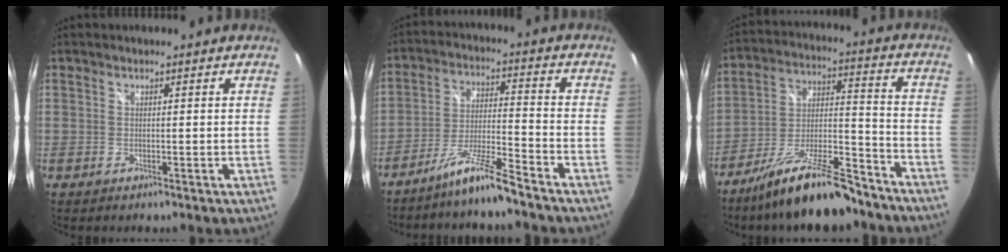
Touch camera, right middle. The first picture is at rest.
{"total": 8.3, "force": [-7.0, -0.5, 4.4], "torque": [-0.093, 0.007, -0.128]}
{"total": 18.1, "force": [-14.1, 4.1, 10.5], "torque": [-0.190, -0.003, -0.228]}